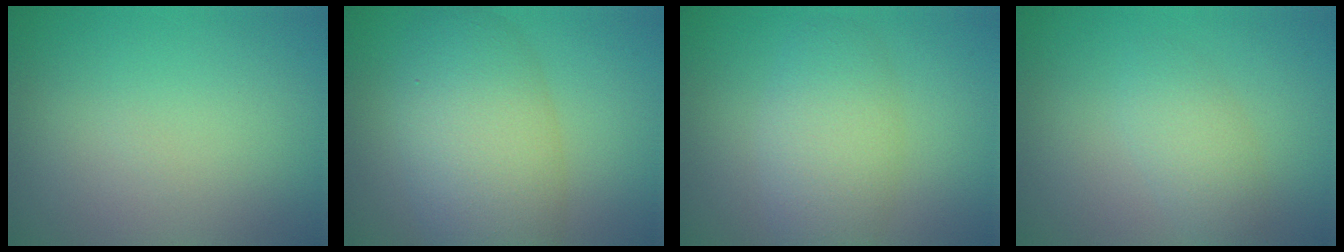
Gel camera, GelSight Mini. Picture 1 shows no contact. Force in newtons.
{"total": 7.3, "press": 7.3, "slide": 0.3}
{"total": 4.4, "press": 4.4, "slide": 0.2}
{"total": 2.3, "press": 2.3, "slide": 0.2}